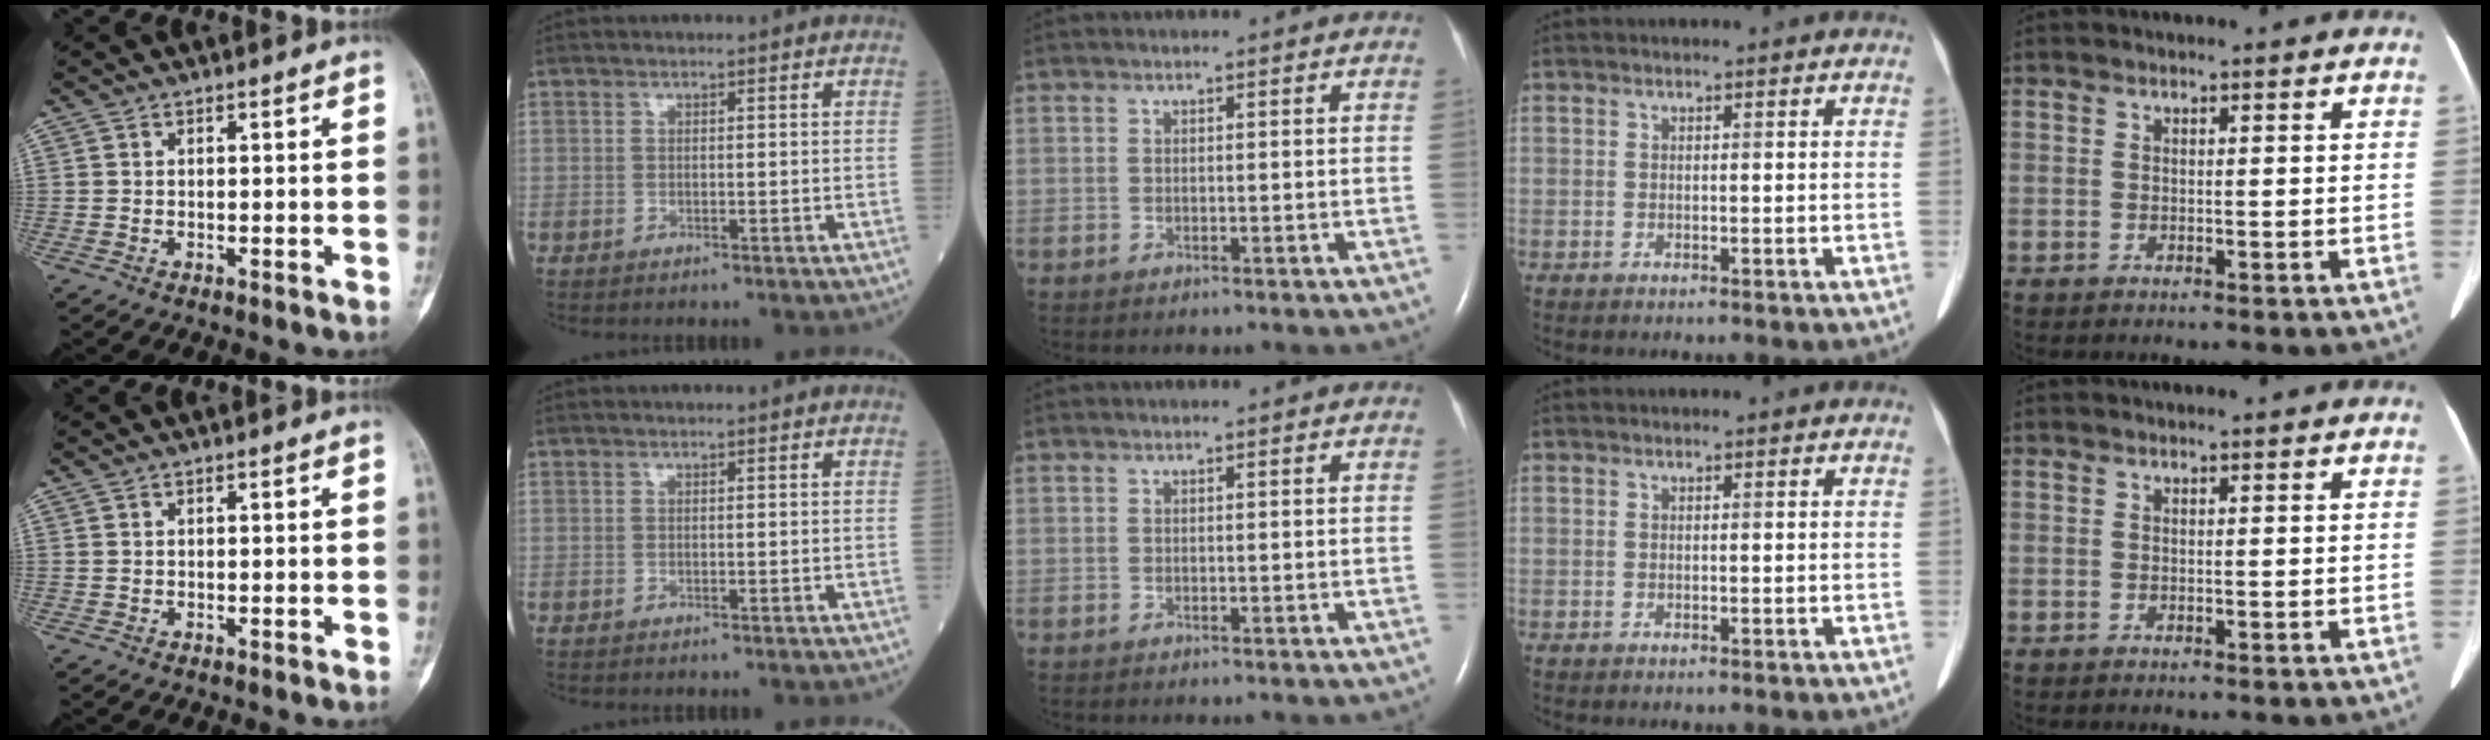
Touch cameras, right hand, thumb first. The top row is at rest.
{}